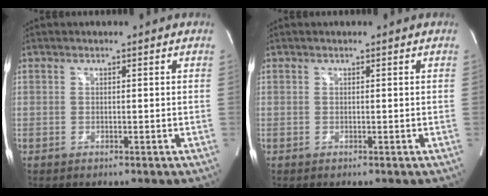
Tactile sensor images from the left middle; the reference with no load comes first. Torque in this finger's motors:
{"motor_torque": [-0.13, 0.07, 0.09, -0.01]}